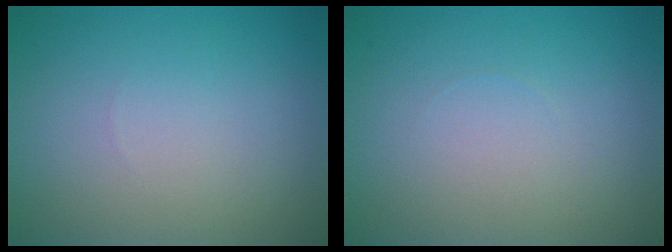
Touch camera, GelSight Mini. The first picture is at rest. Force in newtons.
{"total": 0.0}